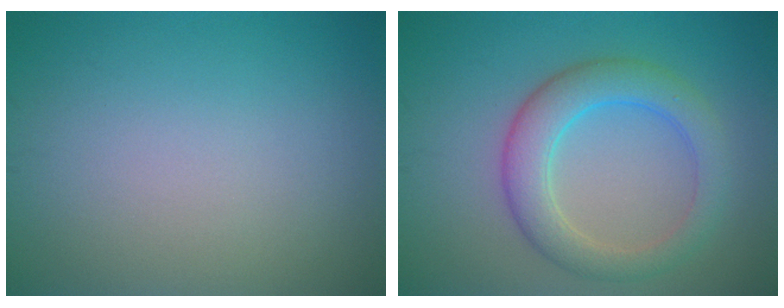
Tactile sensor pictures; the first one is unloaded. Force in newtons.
{"total": 5.0, "press": 5.0, "slide": 0.1}